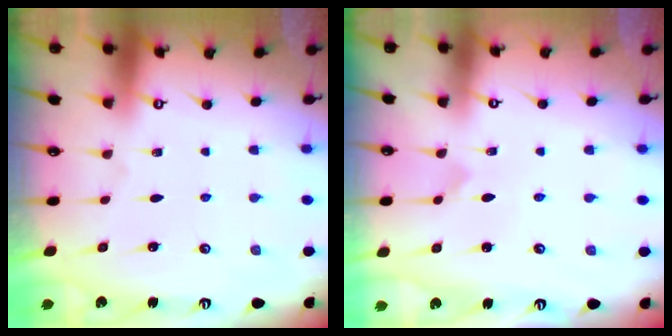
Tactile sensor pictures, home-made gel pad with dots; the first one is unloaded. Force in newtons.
{"total": 2.4, "press": 2.4, "slide": 0.2}